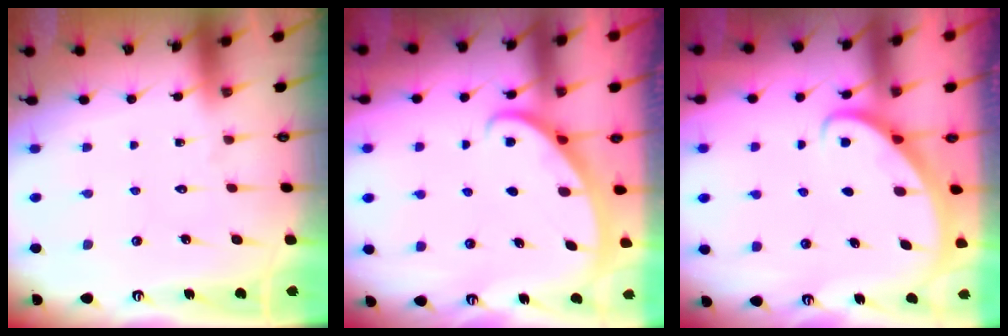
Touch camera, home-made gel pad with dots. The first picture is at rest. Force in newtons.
{"total": 2.7, "press": 2.7, "slide": 0.1}
{"total": 2.8, "press": 2.8, "slide": 0.2}